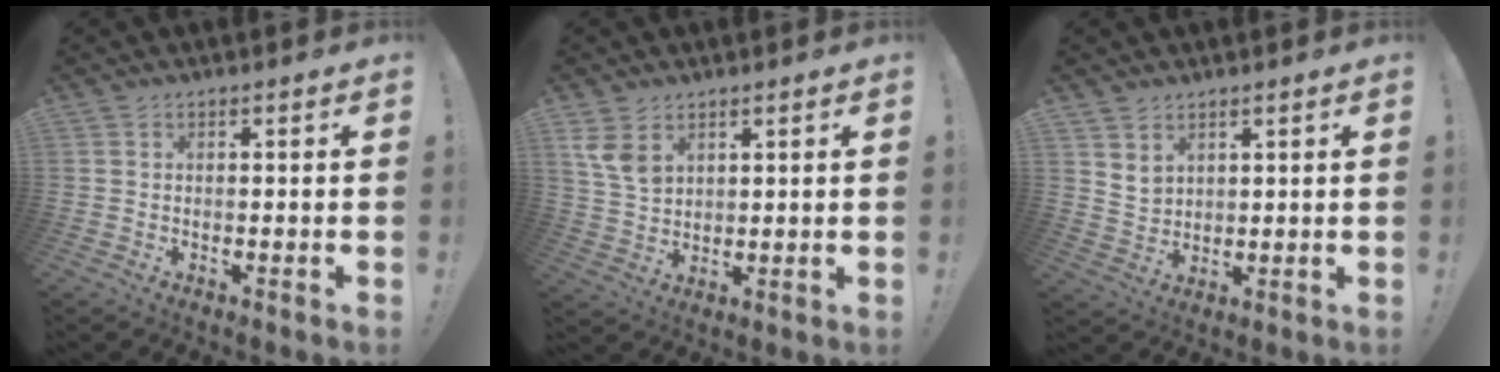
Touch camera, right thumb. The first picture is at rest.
{"total": 7.6, "force": [4.0, 4.8, 4.3], "torque": [-0.076, -0.016, 0.077]}
{"total": 4.5, "force": [3.1, 2.9, 1.4], "torque": [-0.024, -0.020, 0.059]}